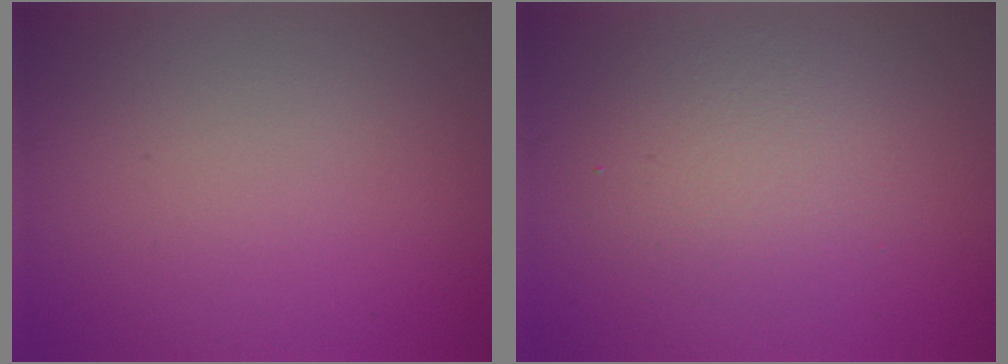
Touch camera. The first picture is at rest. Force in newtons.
{"total": 3.6, "press": 3.6, "slide": 0.3}